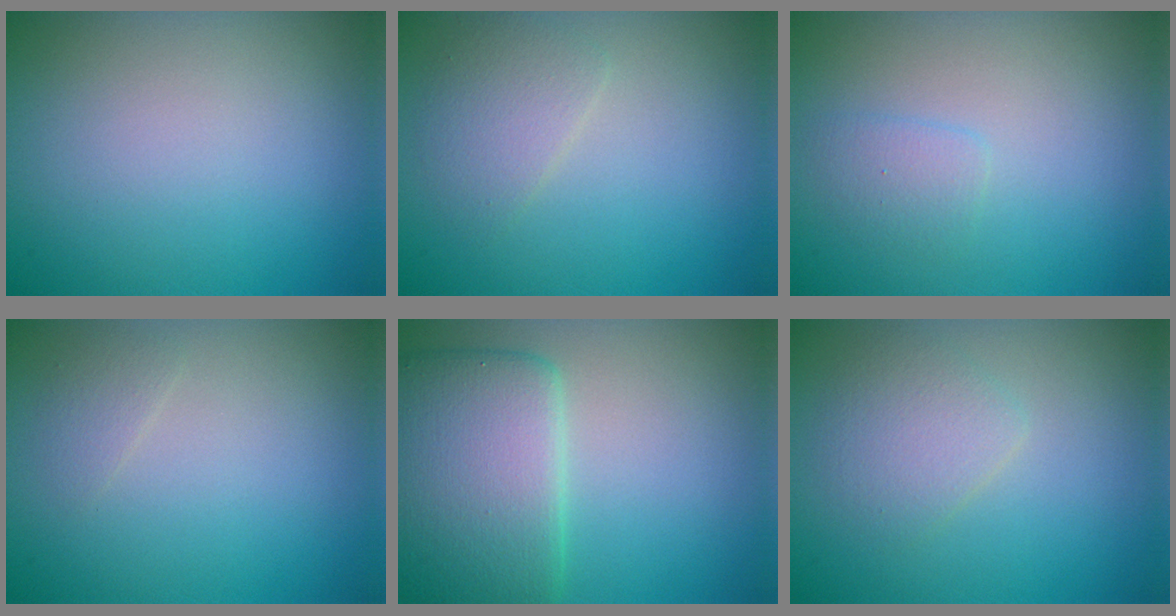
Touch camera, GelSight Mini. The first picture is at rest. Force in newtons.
{"total": 2.1, "press": 2.1, "slide": 0.0}
{"total": 1.3, "press": 1.3, "slide": 0.1}
{"total": 0.9, "press": 0.9, "slide": 0.0}
{"total": 8.1, "press": 8.1, "slide": 0.2}
{"total": 2.3, "press": 2.3, "slide": 0.1}